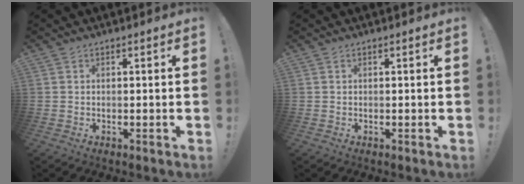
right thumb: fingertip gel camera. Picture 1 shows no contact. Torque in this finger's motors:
{"motor_torque": [0.04, 0.04, 0.03, -0.08, -0.03]}